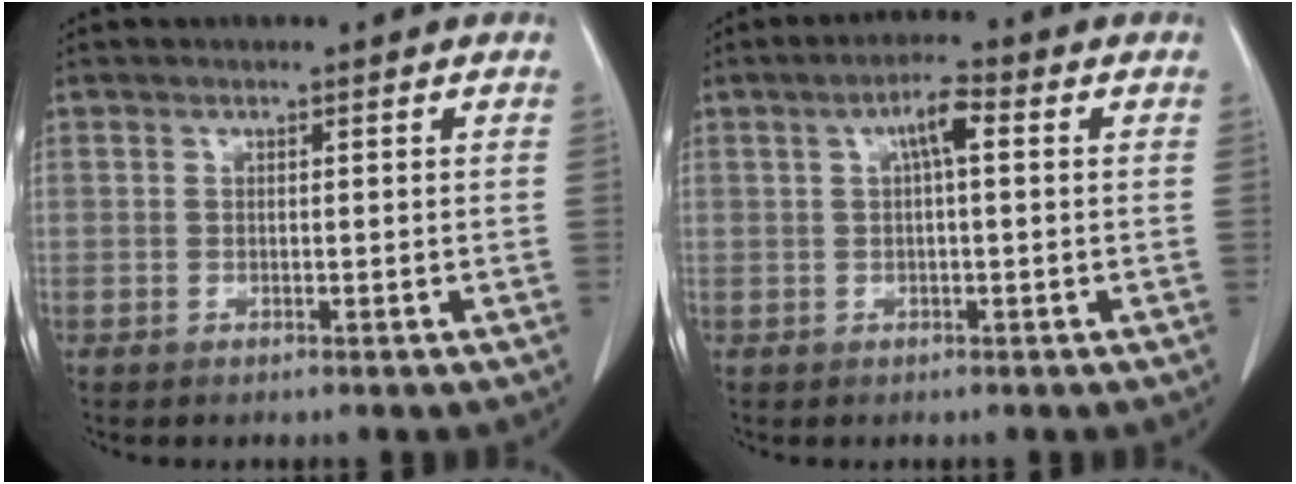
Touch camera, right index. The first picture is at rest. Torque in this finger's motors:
{"motor_torque": [0.36, -0.05, 0.11, 0.07]}